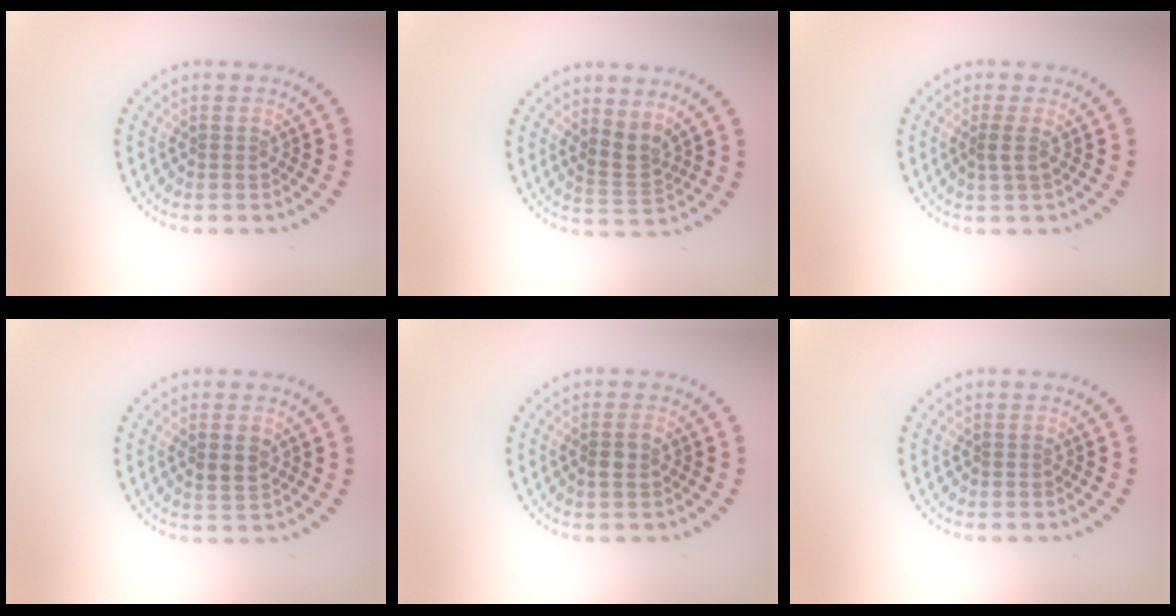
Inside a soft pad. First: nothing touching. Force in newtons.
{"total": 2.3, "press": 1.5, "slide": 1.7}
{"total": 1.0, "press": 0.8, "slide": 0.6}
{"total": 1.8, "press": 1.7, "slide": 0.4}
{"total": 1.3, "press": 1.3, "slide": 0.4}
{"total": 0.0}